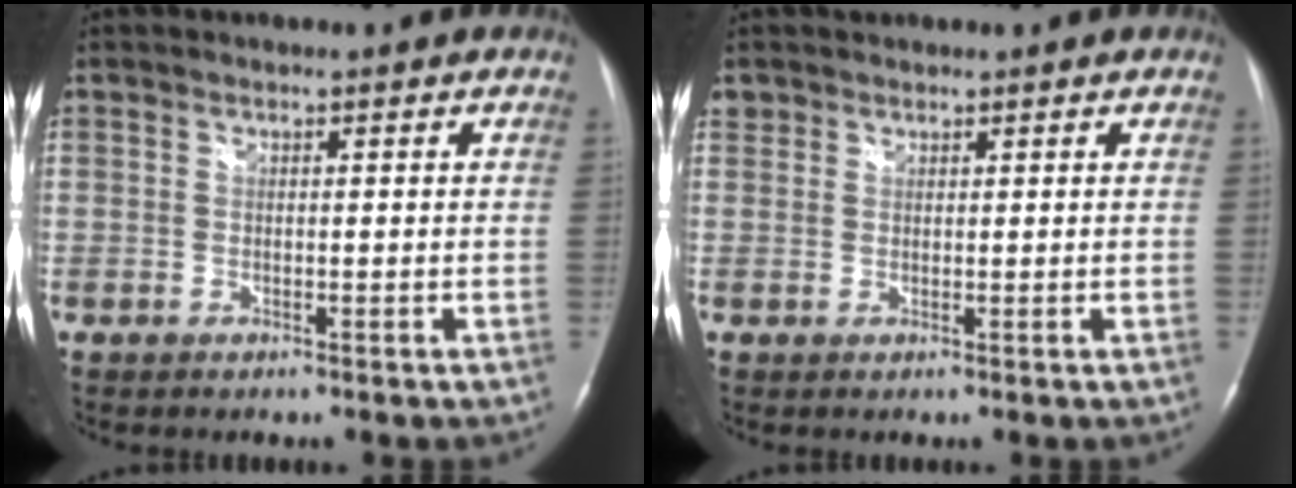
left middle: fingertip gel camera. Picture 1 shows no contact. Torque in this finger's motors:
{"motor_torque": [0.20, -0.14, -0.02, 0.01]}